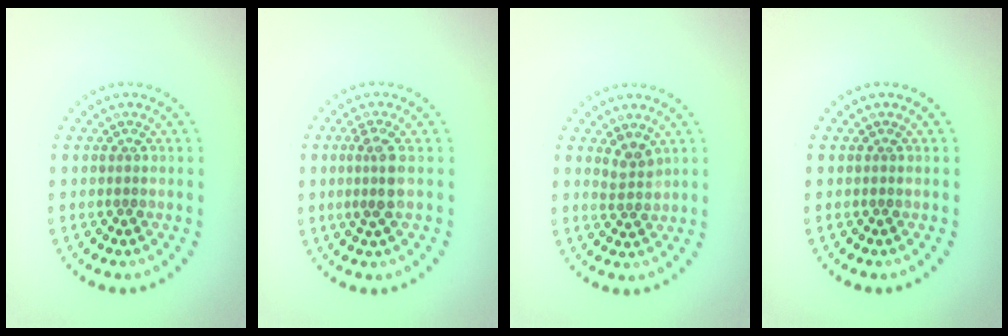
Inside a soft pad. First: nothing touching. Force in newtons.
{"total": 2.1, "press": 1.8, "slide": 1.1}
{"total": 1.8, "press": 1.3, "slide": 1.2}
{"total": 0.0}